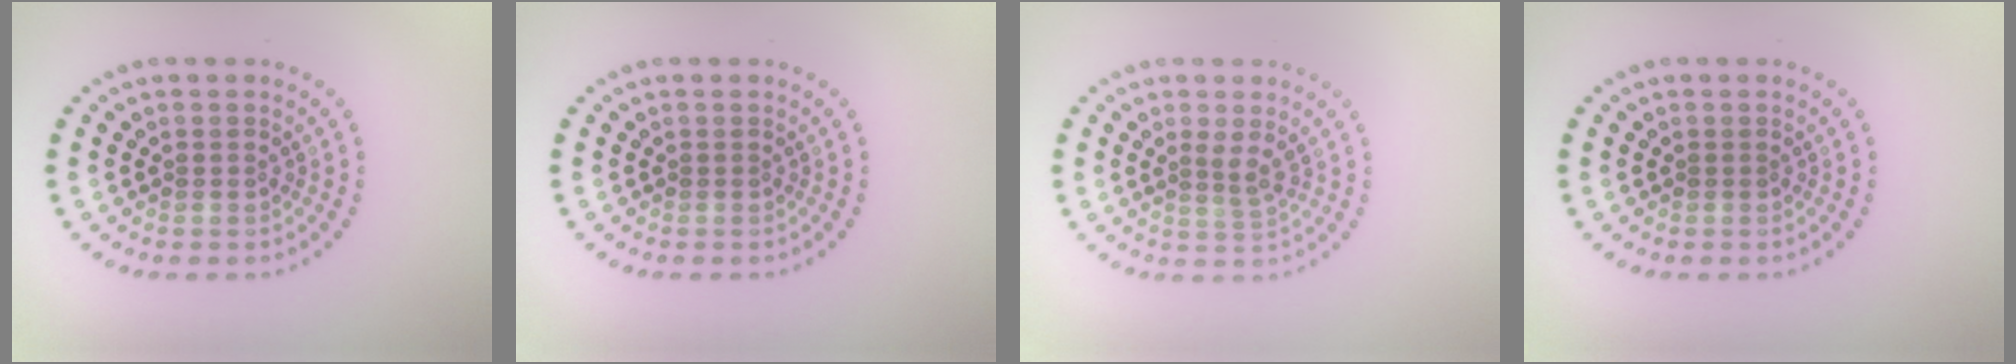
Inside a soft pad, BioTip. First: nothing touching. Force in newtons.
{"total": 0.0}
{"total": 1.7, "press": 1.2, "slide": 1.2}
{"total": 0.0}